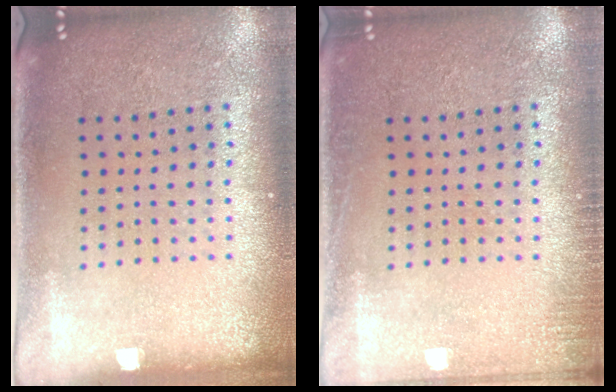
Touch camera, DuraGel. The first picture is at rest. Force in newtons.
{"total": 1.3, "press": 1.3, "slide": 0.3}